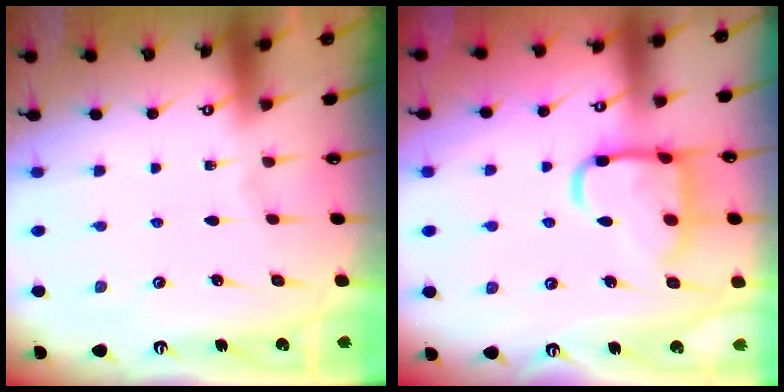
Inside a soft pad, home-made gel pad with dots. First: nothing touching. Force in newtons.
{"total": 14.7, "press": 14.6, "slide": 1.4}